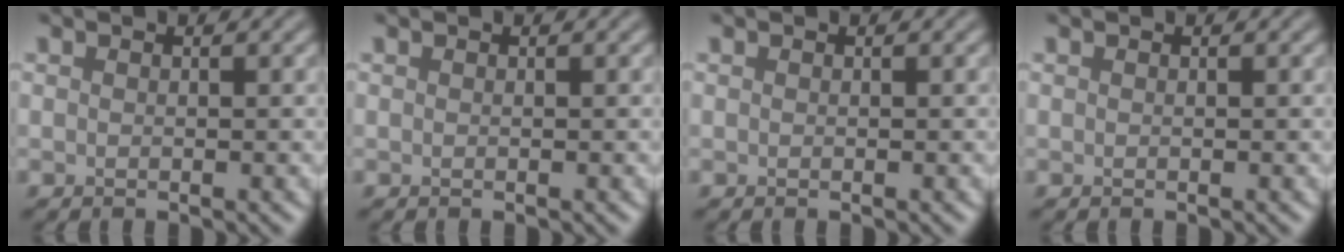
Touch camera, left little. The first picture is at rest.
{"total": 0.0}
{"total": 0.0}
{"total": 0.0}